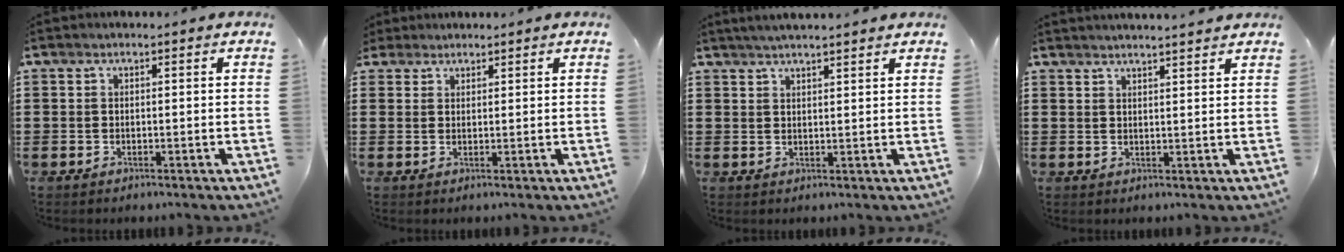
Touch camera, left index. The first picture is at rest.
{"total": 1.9, "force": [1.7, 1.0, 0.1], "torque": [-0.008, 0.006, 0.033]}
{"total": 2.3, "force": [2.2, -0.2, 0.7], "torque": [-0.017, -0.001, 0.042]}
{"total": 2.1, "force": [2.1, -0.3, 0.3], "torque": [-0.011, -0.005, 0.040]}